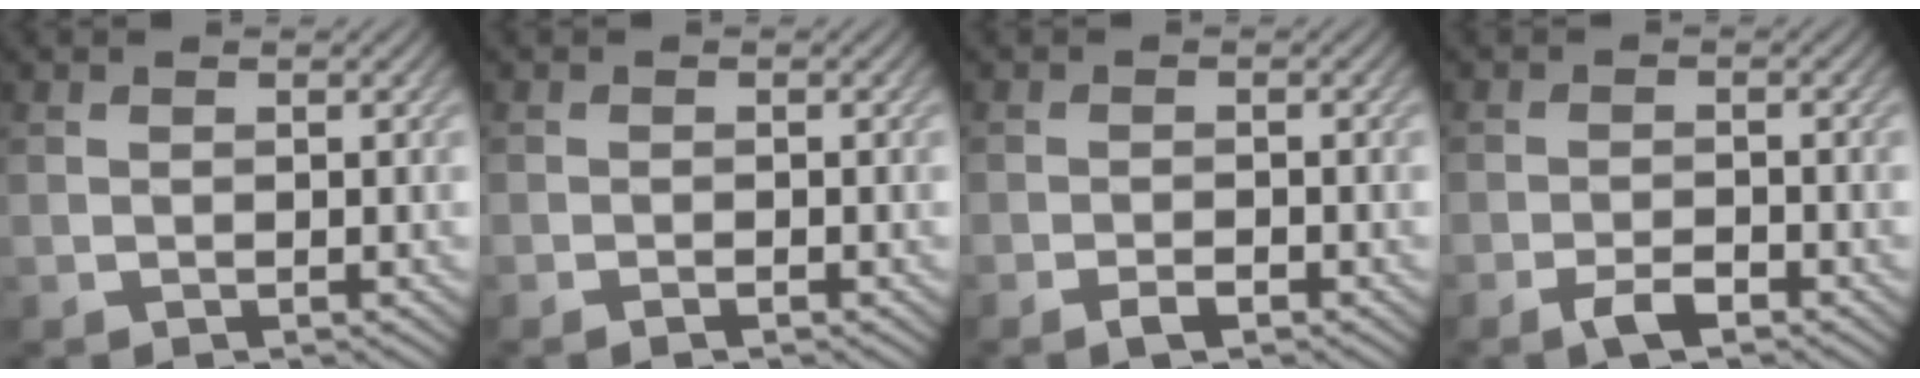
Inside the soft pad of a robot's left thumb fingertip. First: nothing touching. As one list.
[{"total": 1.0, "force": [-0.8, 0.1, 0.7], "torque": [-0.014, 0.000, -0.015]}, {"total": 1.8, "force": [-1.3, 0.4, 1.2], "torque": [-0.023, 0.001, -0.024]}, {"total": 2.8, "force": [-1.9, 0.6, 1.9], "torque": [-0.039, 0.001, -0.040]}]